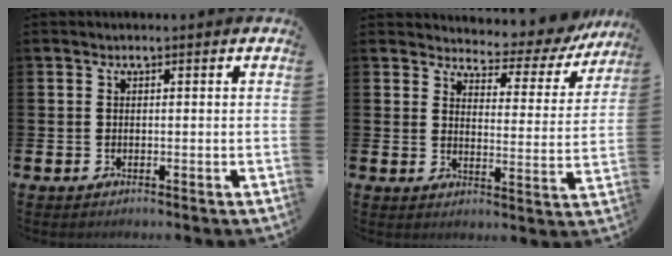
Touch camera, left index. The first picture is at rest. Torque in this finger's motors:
{"motor_torque": [1.07, -1.07, 0.34, 0.02]}